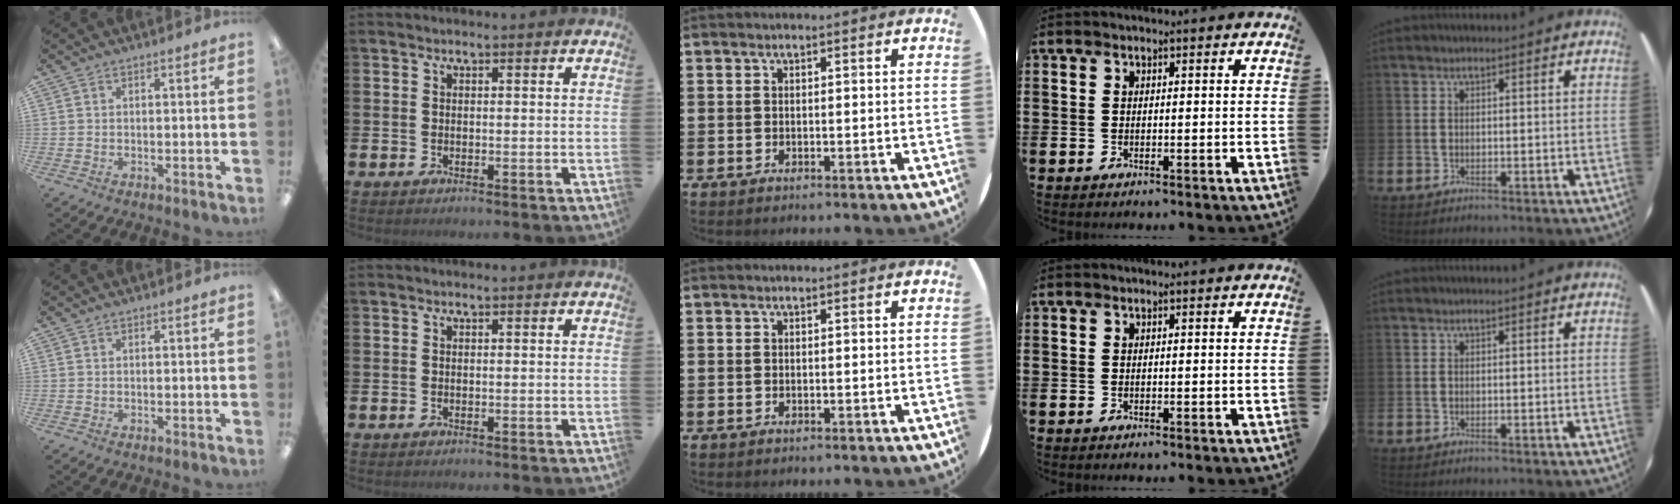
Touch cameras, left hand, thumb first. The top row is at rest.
{}